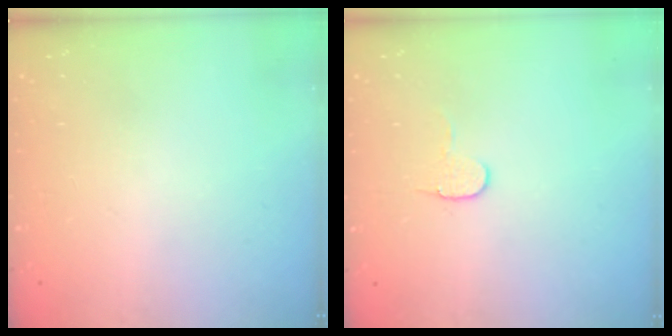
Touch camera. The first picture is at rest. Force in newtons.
{"total": 6.1, "press": 6.0, "slide": 0.5}